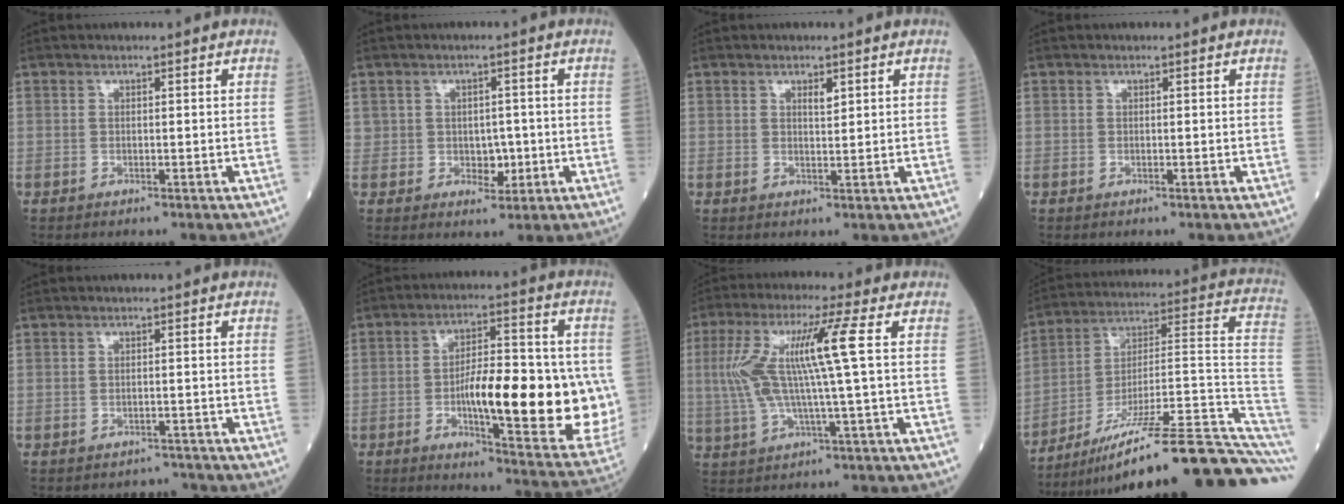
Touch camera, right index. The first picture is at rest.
{"total": 3.3, "force": [-0.2, 2.5, 2.1], "torque": [-0.025, 0.006, 0.007]}
{"total": 1.6, "force": [0.9, 0.4, 1.2], "torque": [-0.021, -0.001, 0.015]}
{"total": 0.0}
{"total": 1.9, "force": [-1.7, 0.6, -0.7], "torque": [0.013, 0.001, -0.021]}
{"total": 20.3, "force": [-2.0, 4.4, 19.7], "torque": [-0.233, 0.007, -0.018]}
{"total": 11.3, "force": [1.7, -0.4, 11.2], "torque": [-0.238, 0.021, 0.035]}
{"total": 25.8, "force": [-18.9, 0.4, 17.5], "torque": [-0.167, 0.035, -0.298]}